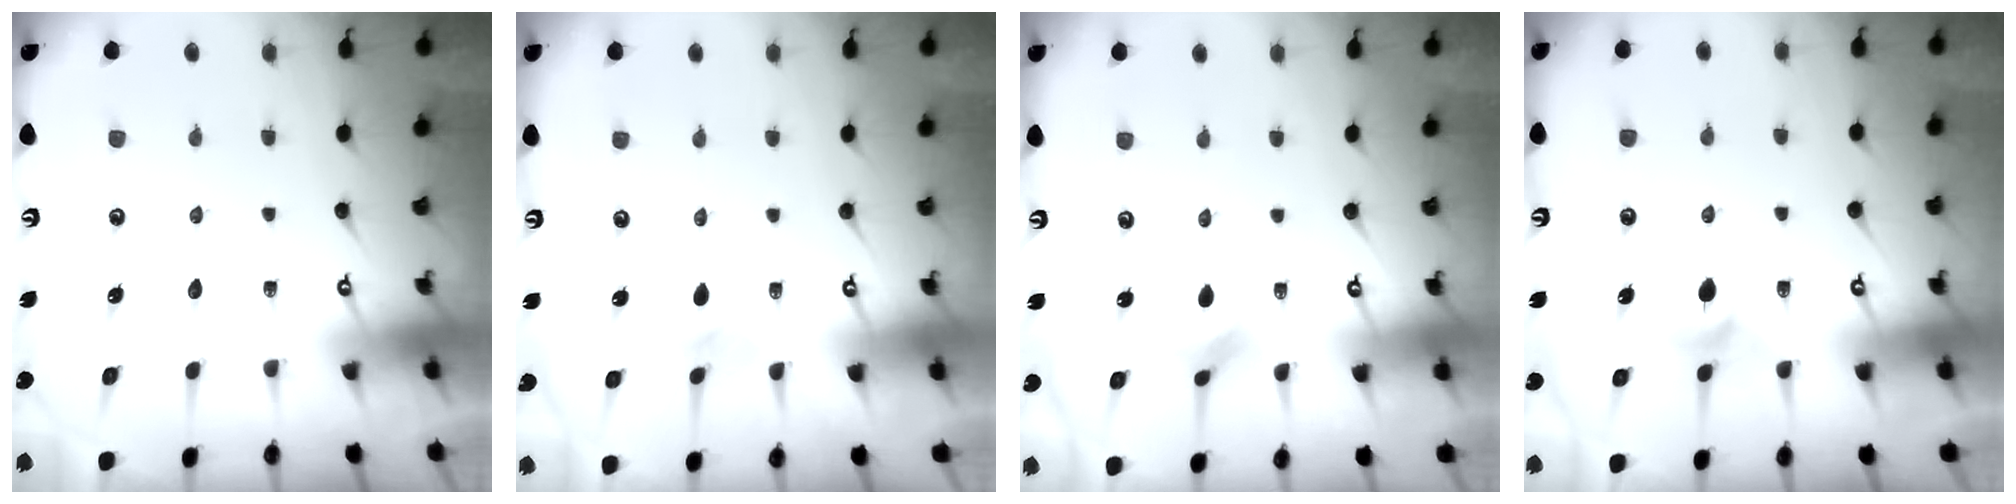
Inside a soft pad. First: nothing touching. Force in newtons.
{"total": 2.3, "press": 2.3, "slide": 0.4}
{"total": 3.5, "press": 3.4, "slide": 0.8}
{"total": 5.5, "press": 5.4, "slide": 0.6}